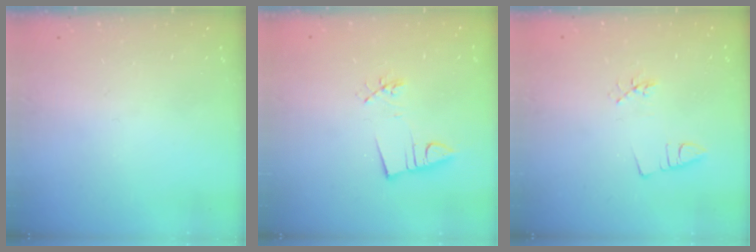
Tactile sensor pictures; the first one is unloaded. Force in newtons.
{"total": 3.6, "press": 2.2, "slide": 2.8}
{"total": 2.6, "press": 2.2, "slide": 1.5}